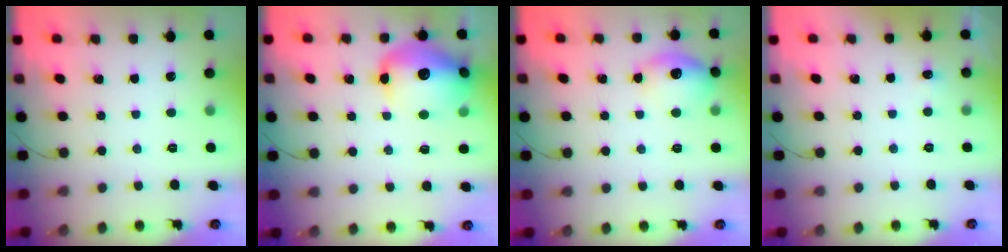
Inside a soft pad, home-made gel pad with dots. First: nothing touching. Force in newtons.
{"total": 16.4, "press": 16.1, "slide": 2.9}
{"total": 12.2, "press": 12.2, "slide": 0.2}
{"total": 2.4, "press": 2.2, "slide": 1.1}